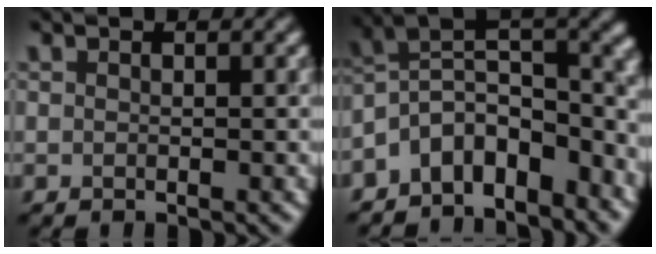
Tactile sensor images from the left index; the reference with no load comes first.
{"total": 8.0, "force": [-5.9, 2.9, 4.5], "torque": [-0.080, -0.002, -0.079]}